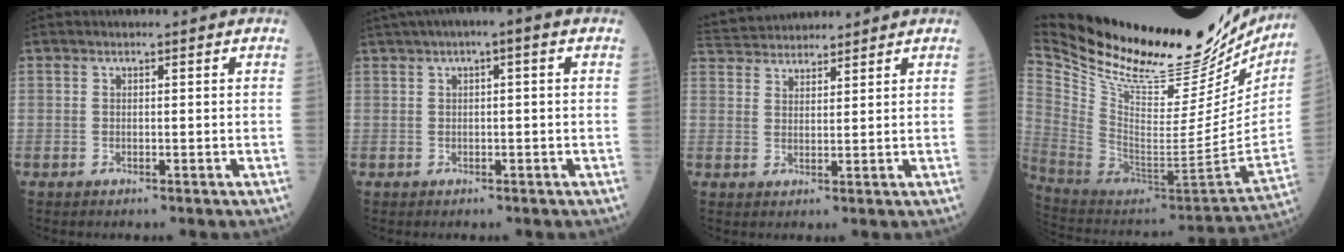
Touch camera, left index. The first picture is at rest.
{"total": 3.9, "force": [1.5, 0.4, 3.6], "torque": [-0.061, 0.017, 0.022]}
{"total": 9.2, "force": [8.7, 1.8, 2.2], "torque": [-0.046, 0.039, 0.151]}
{"total": 36.1, "force": [29.4, 10.3, 18.2], "torque": [-0.332, -0.055, 0.438]}